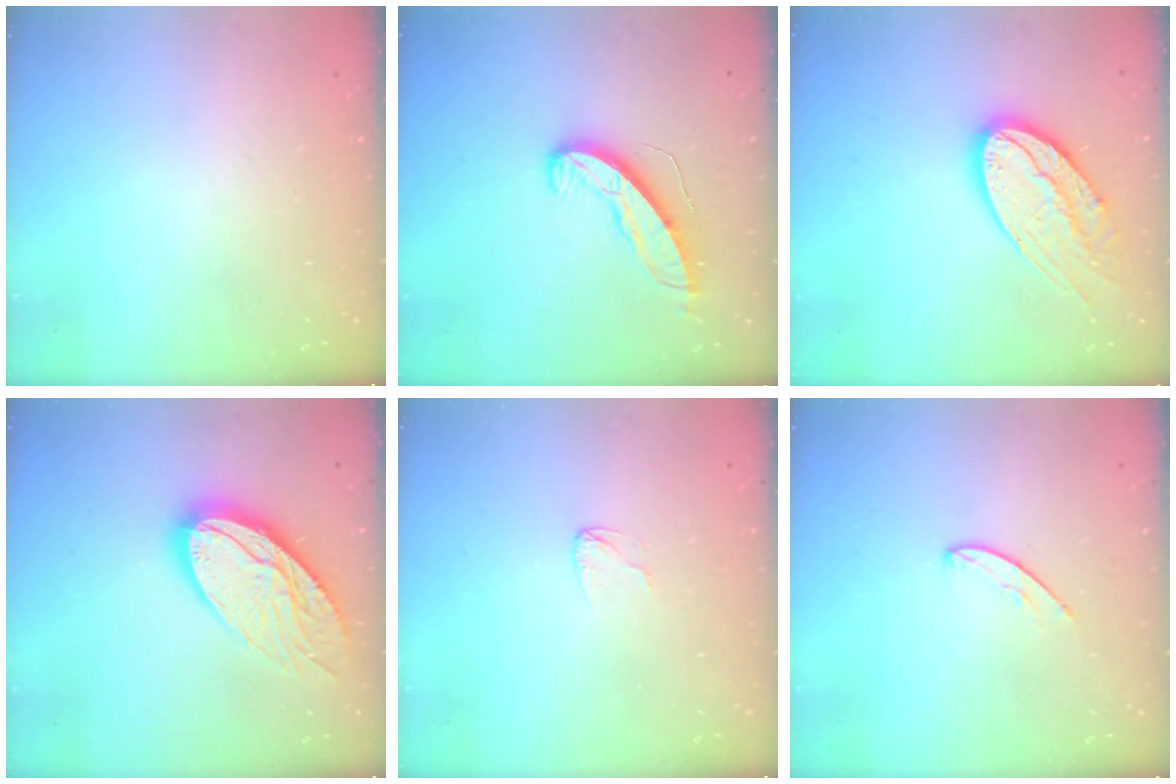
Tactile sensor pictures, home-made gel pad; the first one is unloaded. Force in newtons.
{"total": 10.0, "press": 10.0, "slide": 0.7}
{"total": 19.0, "press": 18.9, "slide": 1.8}
{"total": 18.6, "press": 18.5, "slide": 1.2}
{"total": 3.6, "press": 3.6, "slide": 0.3}
{"total": 5.3, "press": 5.3, "slide": 0.5}